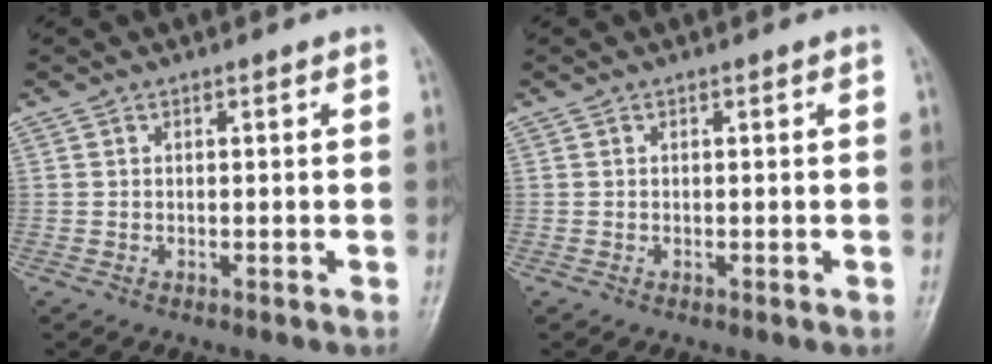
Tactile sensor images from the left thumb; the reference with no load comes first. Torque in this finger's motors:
{"motor_torque": [0.01, 0.01, -0.01, -0.02, 0.00]}